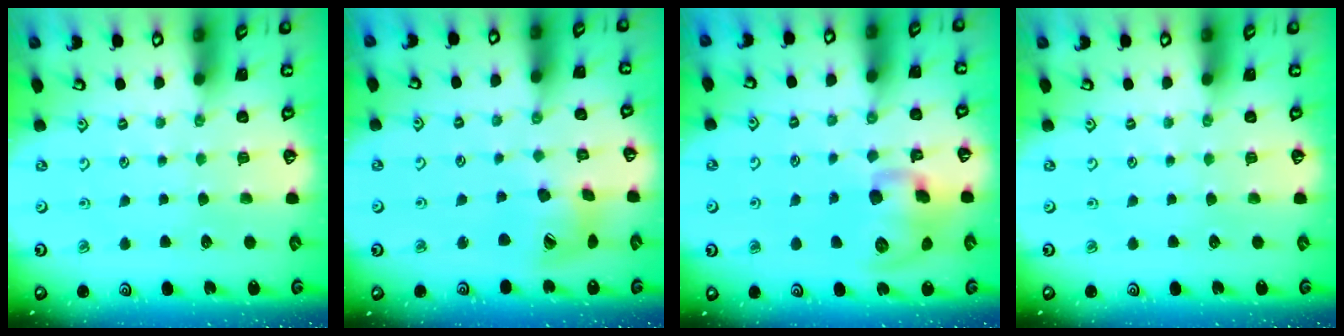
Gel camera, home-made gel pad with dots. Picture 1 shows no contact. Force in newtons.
{"total": 15.3, "press": 15.1, "slide": 2.1}
{"total": 13.6, "press": 13.4, "slide": 2.4}
{"total": 0.0}